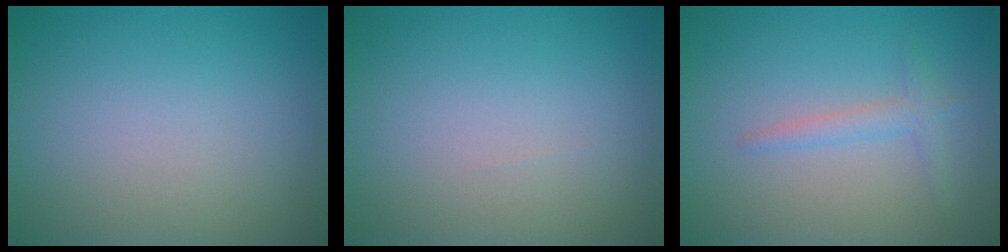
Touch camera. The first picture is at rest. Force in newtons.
{"total": 0.0}
{"total": 1.6, "press": 1.6, "slide": 0.1}